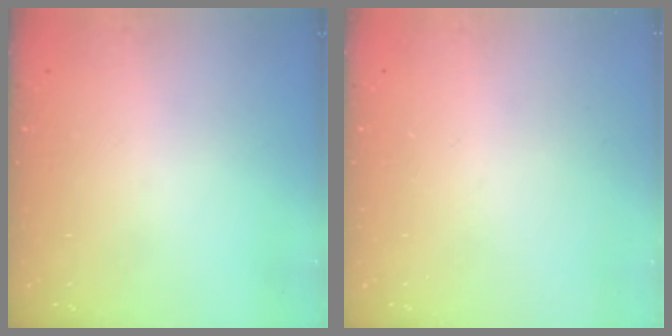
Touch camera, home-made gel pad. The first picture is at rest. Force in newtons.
{"total": 0.0}